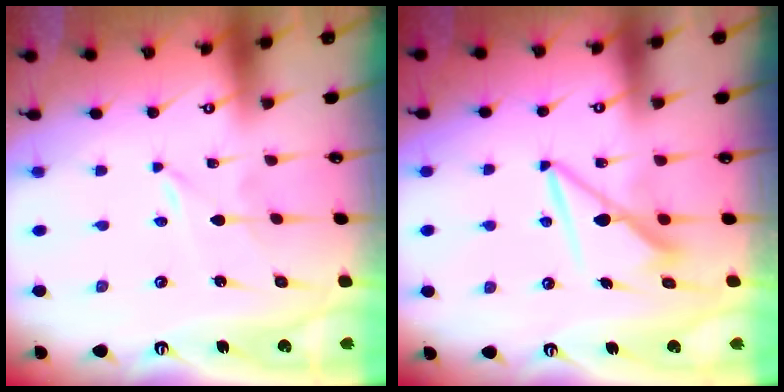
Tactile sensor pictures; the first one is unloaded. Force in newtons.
{"total": 7.9, "press": 7.9, "slide": 0.5}